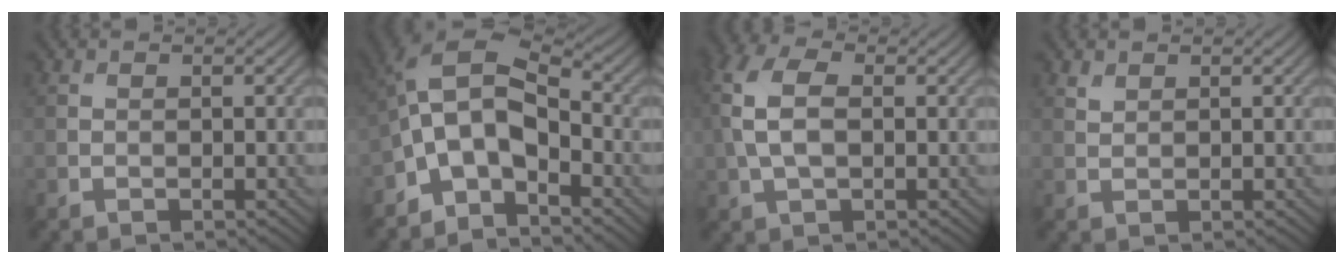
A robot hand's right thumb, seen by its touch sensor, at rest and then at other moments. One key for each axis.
{"total": 10.0, "fx": -4.1, "fy": 5.3, "fz": 7.4, "tx": -0.141, "ty": 0.009, "tz": -0.096}
{"total": 6.3, "fx": 0.4, "fy": 3.6, "fz": 5.2, "tx": -0.135, "ty": 0.012, "tz": 0.000}
{"total": 1.1, "fx": 0.9, "fy": 0.5, "fz": 0.4, "tx": -0.013, "ty": -0.002, "tz": 0.021}